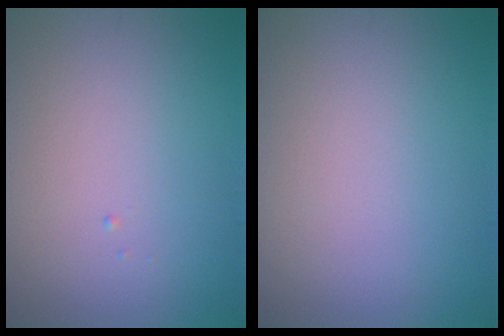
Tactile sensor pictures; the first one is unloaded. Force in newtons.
{"total": 0.0}